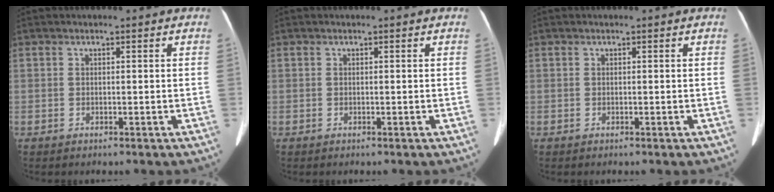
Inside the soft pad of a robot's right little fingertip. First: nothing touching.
{"total": 0.0}
{"total": 0.0}